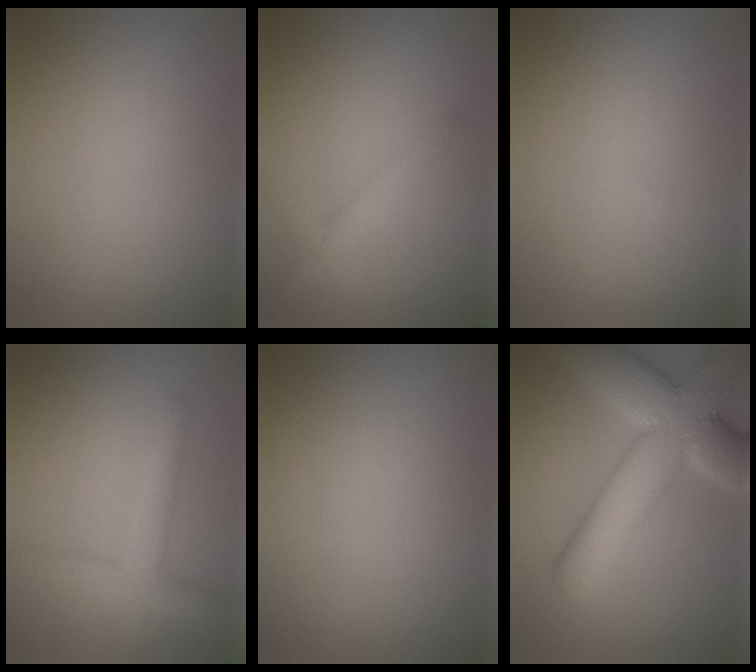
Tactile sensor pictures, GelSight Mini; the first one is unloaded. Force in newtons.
{"total": 2.4, "press": 2.4, "slide": 0.1}
{"total": 0.0}
{"total": 3.7, "press": 3.7, "slide": 0.1}
{"total": 0.0}
{"total": 11.4, "press": 11.4, "slide": 1.1}